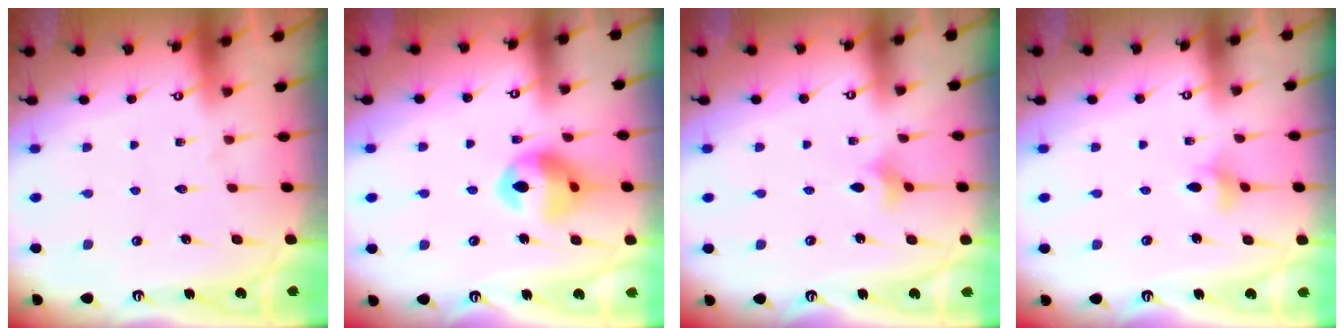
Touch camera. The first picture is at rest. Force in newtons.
{"total": 13.5, "press": 13.4, "slide": 1.4}
{"total": 2.9, "press": 2.9, "slide": 0.5}
{"total": 2.8, "press": 2.8, "slide": 0.4}